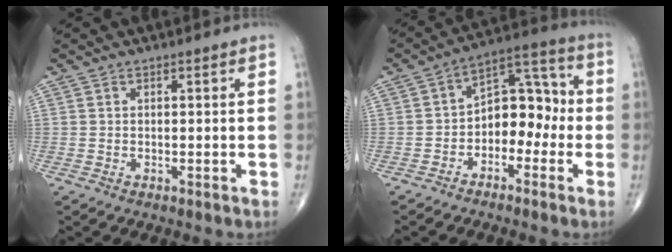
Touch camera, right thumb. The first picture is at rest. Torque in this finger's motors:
{"motor_torque": [0.09, 0.26, 0.68, -0.16, 0.14]}